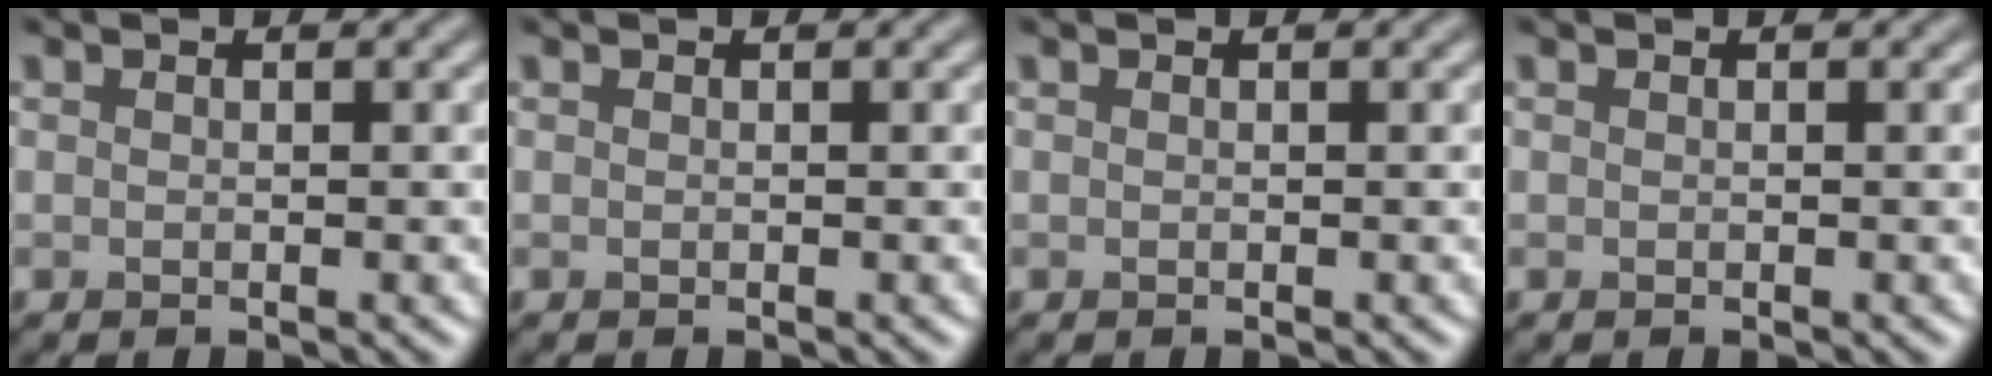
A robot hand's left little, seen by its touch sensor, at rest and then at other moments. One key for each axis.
{"total": 0.0}
{"total": 0.0}
{"total": 0.0}